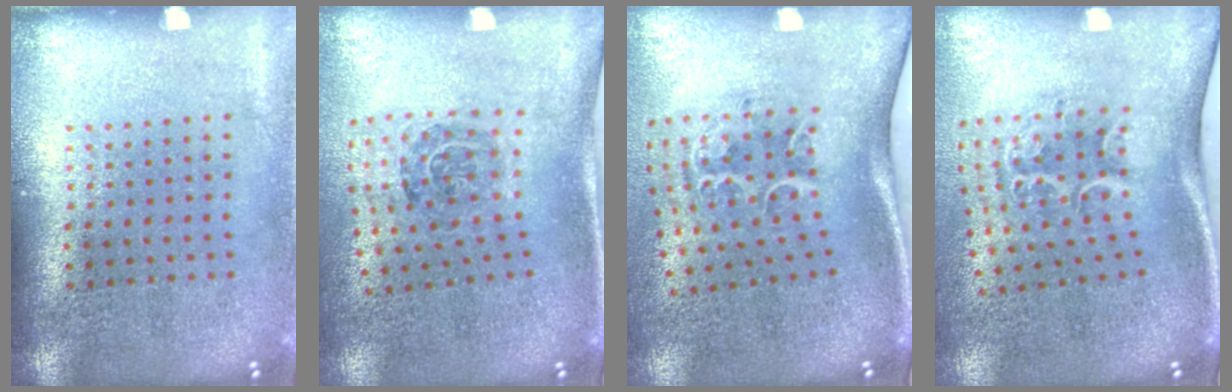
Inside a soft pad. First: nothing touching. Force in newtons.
{"total": 1.4, "press": 1.0, "slide": 1.0}
{"total": 2.2, "press": 1.4, "slide": 1.7}
{"total": 2.2, "press": 1.3, "slide": 1.8}